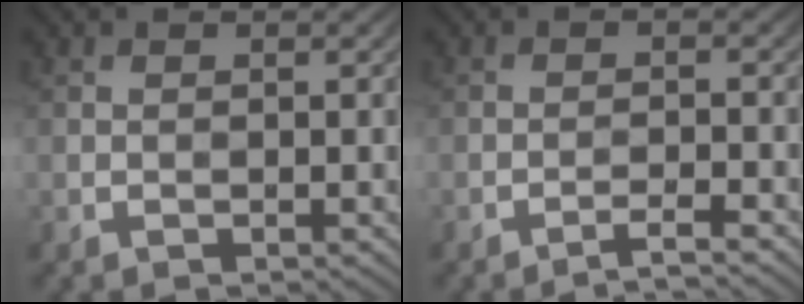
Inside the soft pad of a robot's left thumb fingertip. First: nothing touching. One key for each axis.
{"total": 2.6, "fx": -2.1, "fy": 0.1, "fz": 1.6, "tx": -0.020, "ty": 0.008, "tz": -0.045}